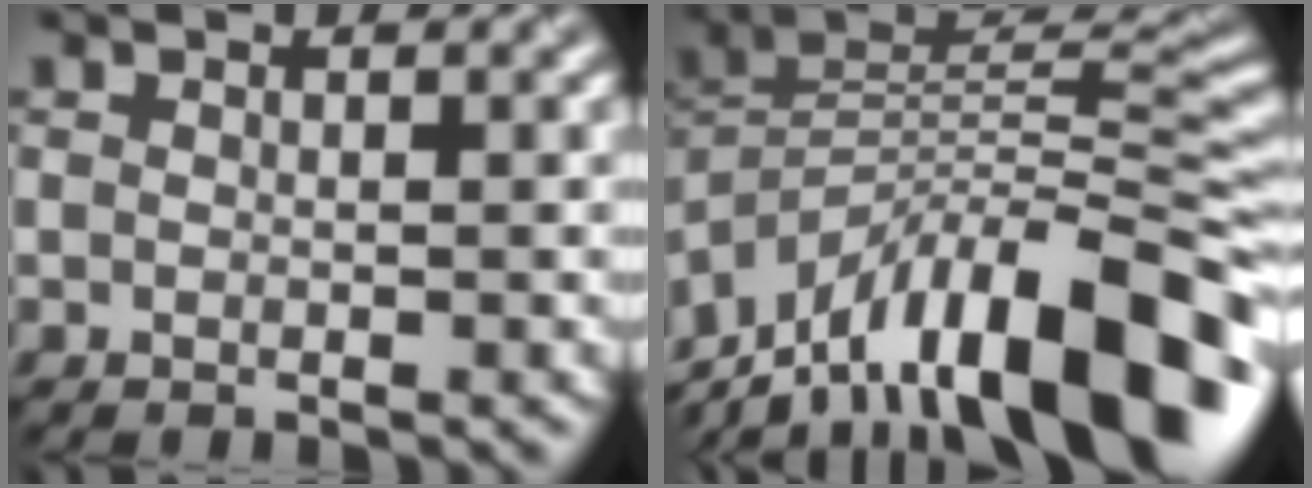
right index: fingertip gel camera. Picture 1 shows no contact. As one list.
[{"total": 15.7, "force": [-9.9, 5.0, 11.1], "torque": [-0.198, 0.037, -0.181]}]